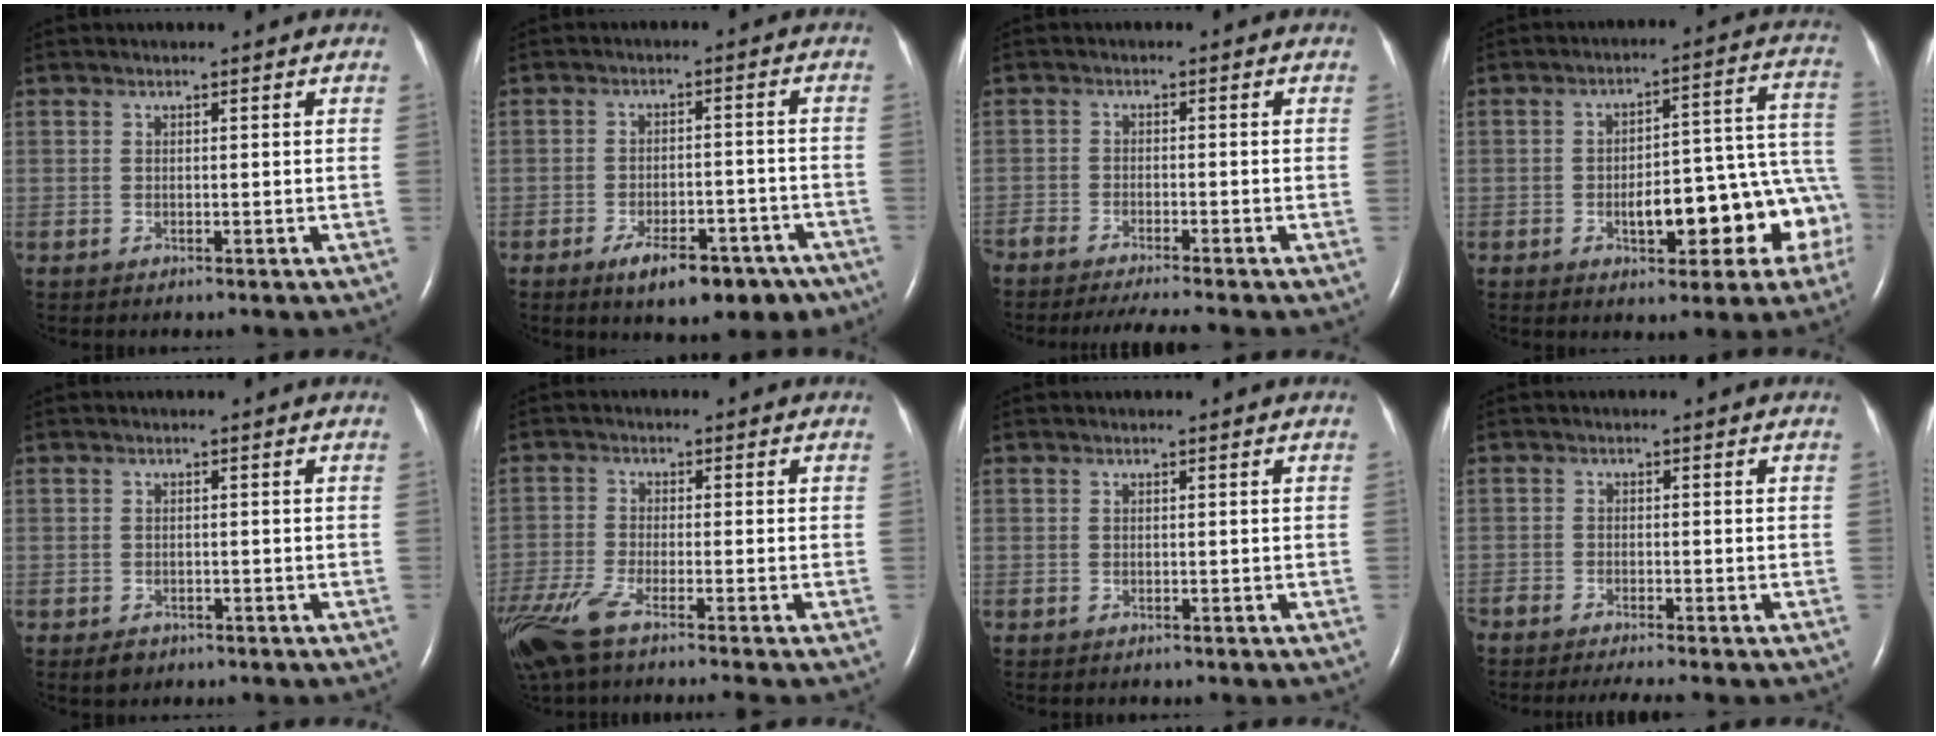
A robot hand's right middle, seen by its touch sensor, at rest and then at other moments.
{"total": 11.3, "force": [-7.8, 4.7, 6.6], "torque": [-0.081, 0.009, -0.110]}
{"total": 7.6, "force": [-6.8, -0.1, 3.4], "torque": [-0.044, -0.019, -0.110]}
{"total": 14.4, "force": [-4.8, 5.1, 12.6], "torque": [-0.119, 0.051, -0.053]}
{"total": 1.8, "force": [-1.2, 1.2, 0.6], "torque": [-0.014, 0.000, -0.013]}
{"total": 9.3, "force": [-7.0, 0.5, 6.2], "torque": [-0.124, -0.024, -0.128]}
{"total": 0.0}
{"total": 5.2, "force": [-4.7, -0.1, 2.4], "torque": [-0.030, -0.014, -0.075]}